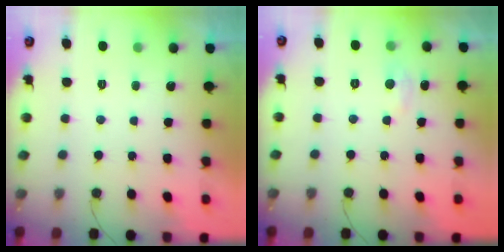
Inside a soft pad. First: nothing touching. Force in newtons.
{"total": 2.9, "press": 2.9, "slide": 0.4}